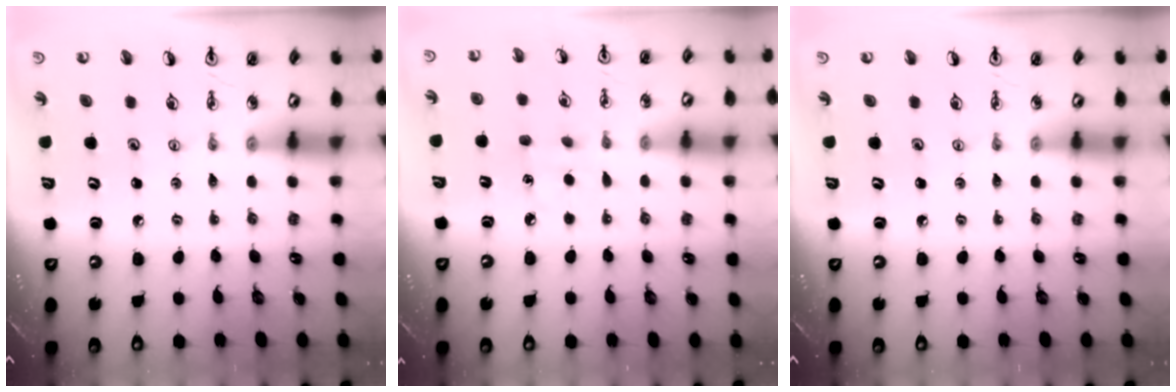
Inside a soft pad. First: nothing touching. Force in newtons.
{"total": 4.7, "press": 4.6, "slide": 0.5}
{"total": 0.0}